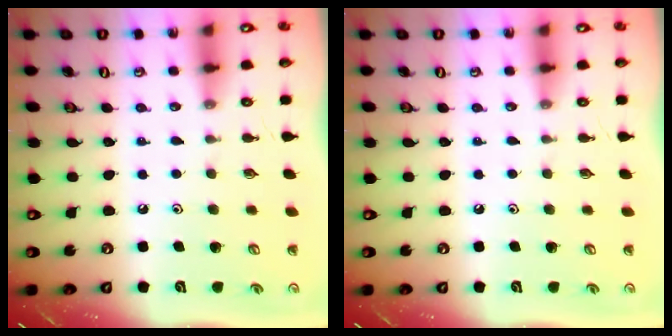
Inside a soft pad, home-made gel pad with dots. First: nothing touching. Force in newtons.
{"total": 0.0}